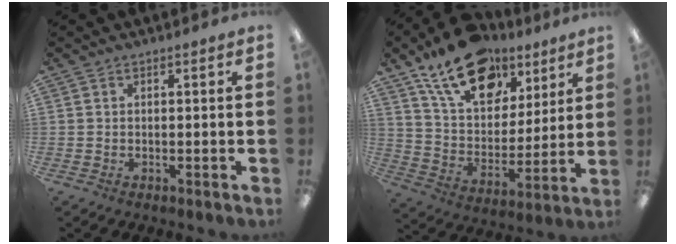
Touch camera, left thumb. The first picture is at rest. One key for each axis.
{"total": 19.6, "fx": 13.0, "fy": 10.8, "fz": 9.8, "tx": -0.167, "ty": -0.065, "tz": 0.233}